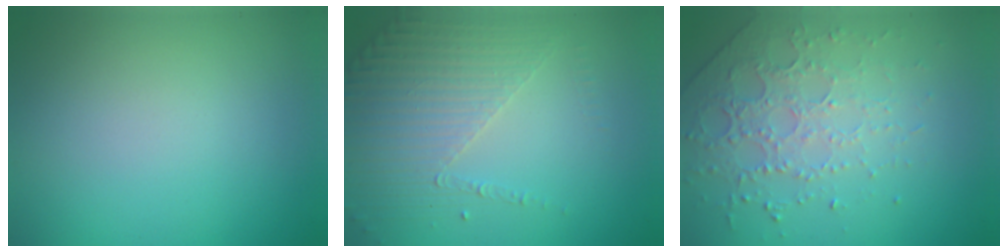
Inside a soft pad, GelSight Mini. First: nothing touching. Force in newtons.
{"total": 4.2, "press": 3.1, "slide": 2.9}
{"total": 4.5, "press": 3.1, "slide": 3.2}